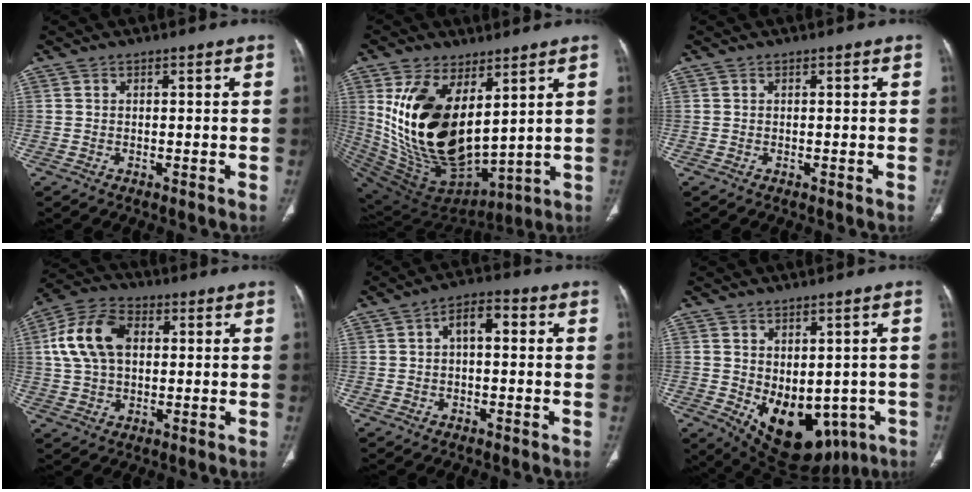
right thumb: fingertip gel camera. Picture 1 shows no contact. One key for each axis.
{"total": 21.8, "fx": 5.9, "fy": 11.8, "fz": 17.4, "tx": -0.303, "ty": -0.051, "tz": 0.136}
{"total": 0.0}
{"total": 12.8, "fx": 2.4, "fy": 8.5, "fz": 9.3, "tx": -0.177, "ty": 0.021, "tz": 0.038}
{"total": 5.4, "fx": 0.7, "fy": 2.9, "fz": 4.6, "tx": -0.066, "ty": 0.022, "tz": 0.003}
{"total": 15.8, "fx": -4.4, "fy": 10.3, "fz": 11.1, "tx": -0.130, "ty": -0.004, "tz": -0.031}